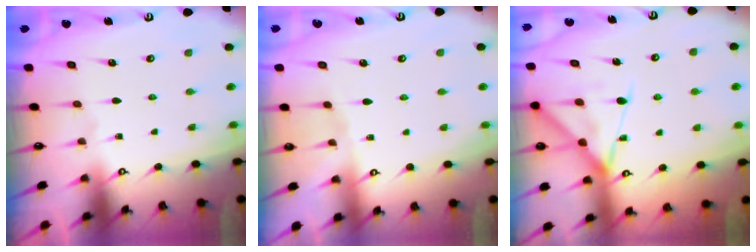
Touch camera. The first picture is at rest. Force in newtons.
{"total": 2.4, "press": 2.3, "slide": 0.5}
{"total": 13.5, "press": 13.5, "slide": 1.1}